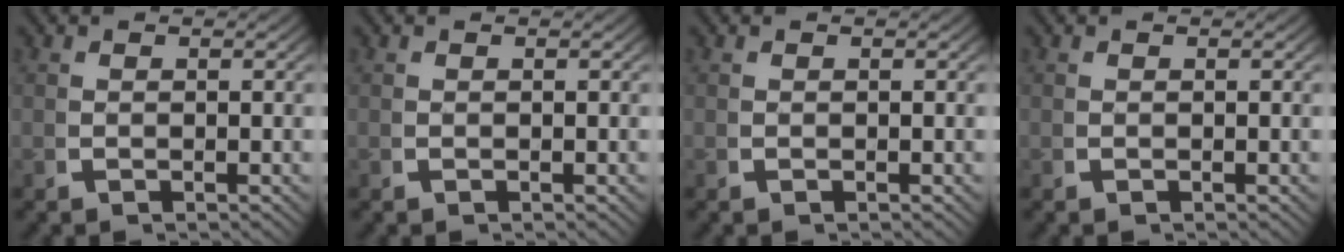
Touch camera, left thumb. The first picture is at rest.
{"total": 0.0}
{"total": 0.0}
{"total": 0.0}